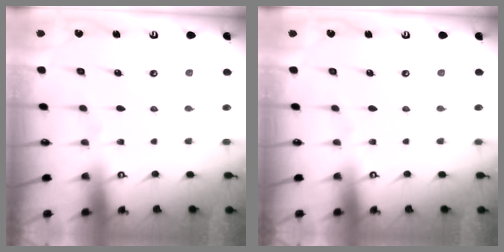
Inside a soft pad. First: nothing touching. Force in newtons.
{"total": 0.0}